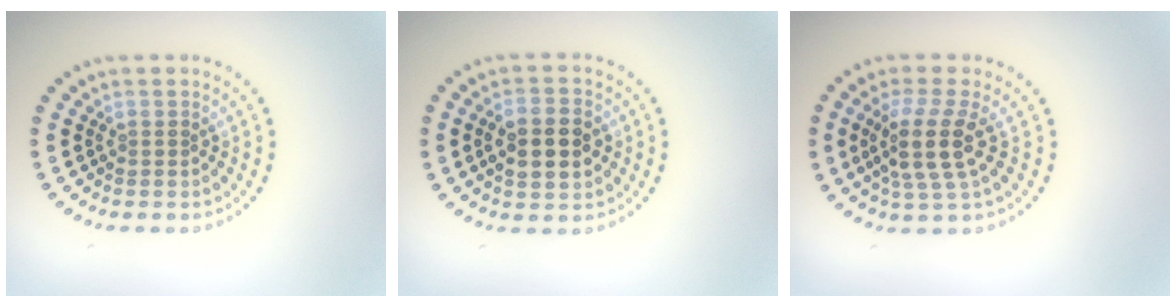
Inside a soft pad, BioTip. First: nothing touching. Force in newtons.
{"total": 4.4, "press": 4.4, "slide": 0.2}
{"total": 4.0, "press": 3.2, "slide": 2.4}